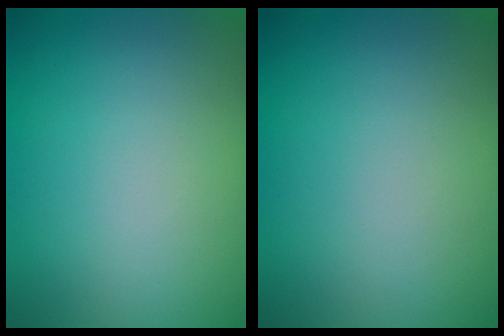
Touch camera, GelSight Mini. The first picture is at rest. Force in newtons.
{"total": 0.0}